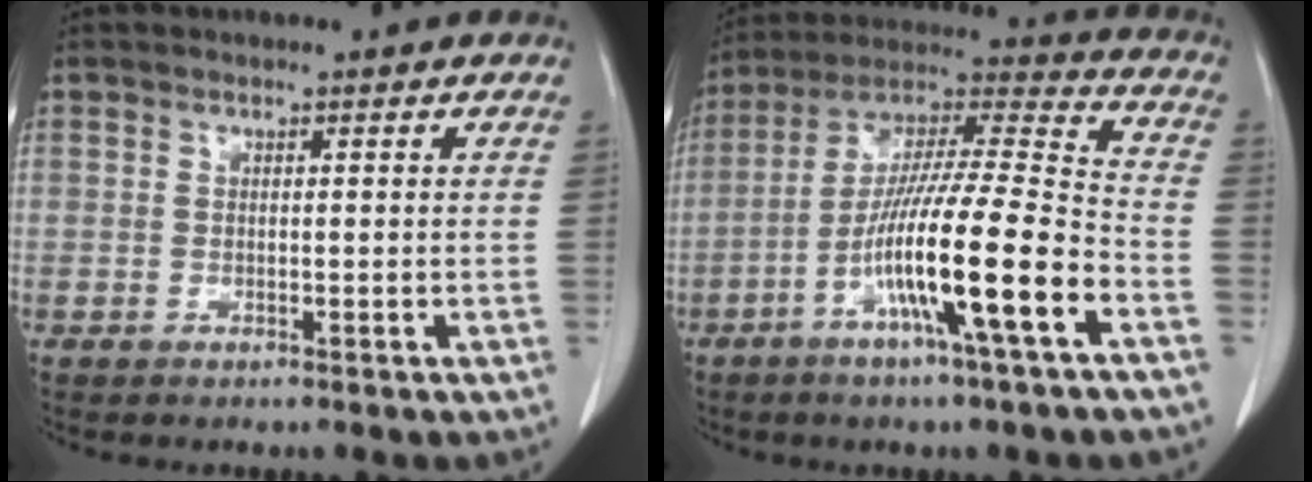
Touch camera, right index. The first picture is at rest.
{"total": 18.4, "force": [-7.2, 0.0, 16.9], "torque": [-0.307, -0.008, -0.131]}